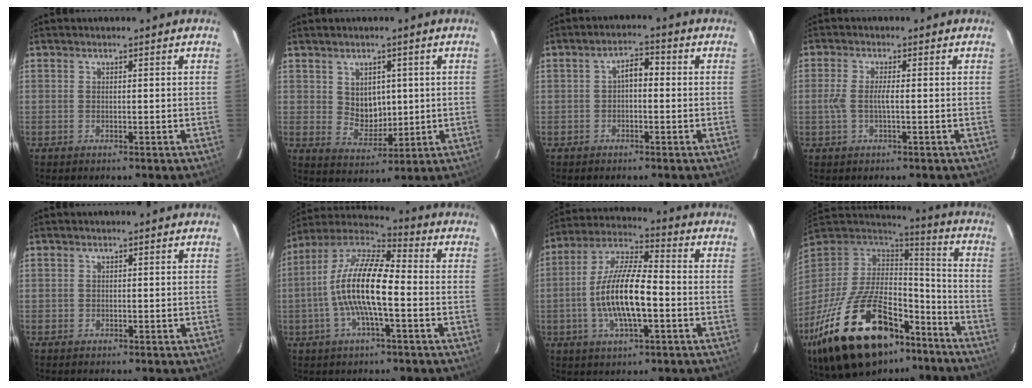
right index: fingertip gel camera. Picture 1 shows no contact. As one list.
[{"total": 6.0, "force": [1.4, 4.9, 3.1], "torque": [-0.049, 0.004, 0.039]}, {"total": 3.2, "force": [-0.4, 1.7, 2.7], "torque": [-0.047, 0.015, -0.006]}, {"total": 3.4, "force": [-0.5, 0.6, 3.4], "torque": [-0.069, 0.003, -0.009]}, {"total": 0.5, "force": [-0.3, 0.4, -0.1], "torque": [0.003, 0.000, -0.004]}, {"total": 14.5, "force": [-2.4, 3.7, 13.8], "torque": [-0.266, 0.009, -0.054]}, {"total": 14.1, "force": [-3.0, 4.1, 13.1], "torque": [-0.263, 0.005, -0.060]}, {"total": 34.0, "force": [-20.8, 15.7, 21.9], "torque": [-0.427, -0.023, -0.318]}]